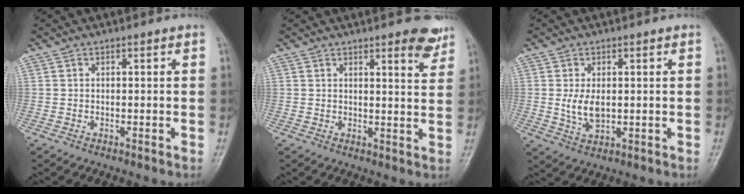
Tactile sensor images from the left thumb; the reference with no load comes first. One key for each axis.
{"total": 6.1, "fx": 4.1, "fy": 1.6, "fz": 4.2, "tx": -0.033, "ty": -0.023, "tz": 0.047}
{"total": 4.9, "fx": 0.3, "fy": 2.9, "fz": 4.0, "tx": -0.073, "ty": -0.010, "tz": 0.011}